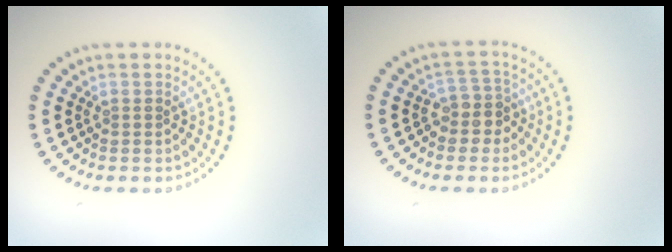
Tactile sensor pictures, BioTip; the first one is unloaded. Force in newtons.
{"total": 2.5, "press": 2.2, "slide": 1.2}